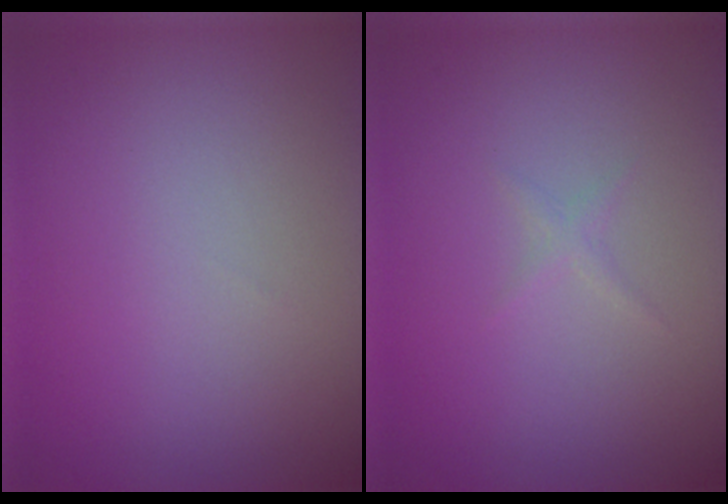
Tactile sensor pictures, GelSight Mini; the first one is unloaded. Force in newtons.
{"total": 0.5, "press": 0.5, "slide": 0.0}